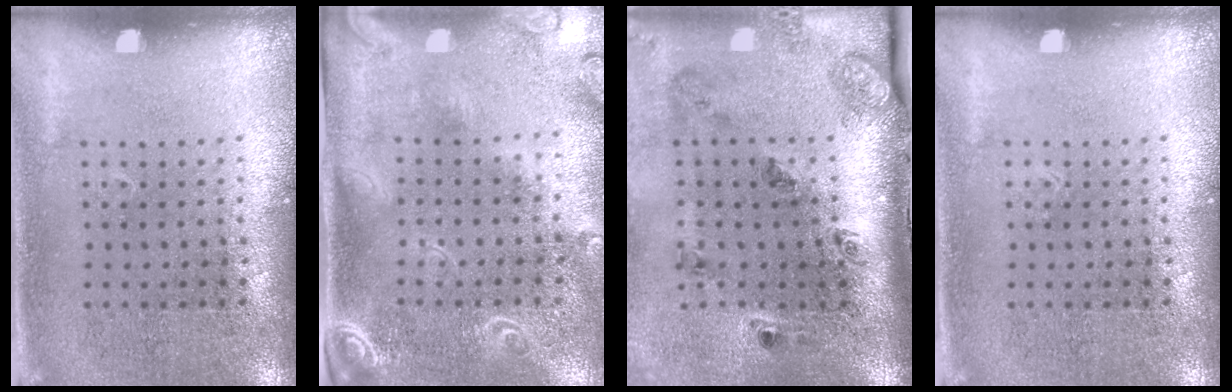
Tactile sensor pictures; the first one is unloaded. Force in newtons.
{"total": 2.4, "press": 1.9, "slide": 1.4}
{"total": 2.4, "press": 1.7, "slide": 1.8}
{"total": 0.0}